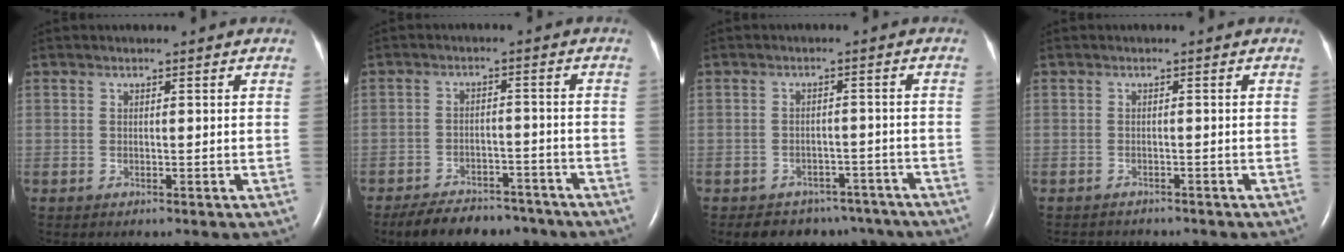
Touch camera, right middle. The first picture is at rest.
{"total": 10.3, "force": [-8.7, 4.3, 3.5], "torque": [-0.052, 0.001, -0.124]}
{"total": 9.0, "force": [-7.3, 5.1, 1.1], "torque": [-0.006, 0.017, -0.079]}
{"total": 4.1, "force": [-3.8, 1.2, 1.0], "torque": [-0.015, -0.005, -0.047]}